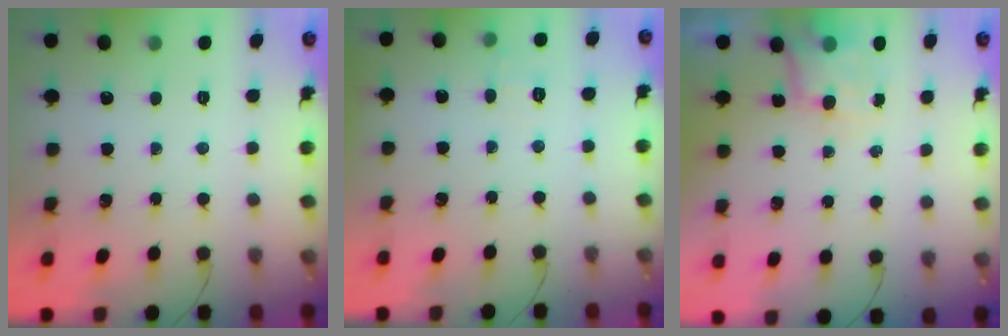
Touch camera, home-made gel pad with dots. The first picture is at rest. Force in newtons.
{"total": 5.3, "press": 5.2, "slide": 1.3}
{"total": 5.7, "press": 5.6, "slide": 0.8}